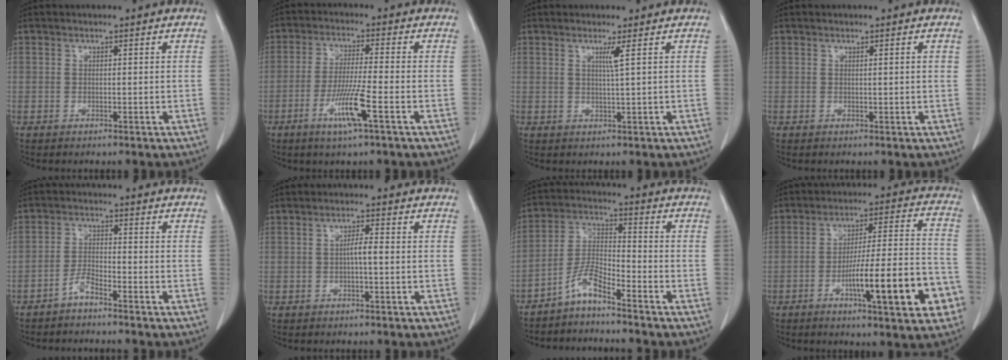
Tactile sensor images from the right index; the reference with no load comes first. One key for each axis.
{"total": 7.4, "fx": -3.1, "fy": -0.5, "fz": 6.7, "tx": -0.129, "ty": -0.015, "tz": -0.063}
{"total": 2.0, "fx": 1.0, "fy": -0.7, "fz": 1.6, "tx": -0.031, "ty": -0.011, "tz": 0.020}
{"total": 1.5, "fx": 0.7, "fy": 0.1, "fz": 1.3, "tx": -0.019, "ty": -0.003, "tz": 0.009}
{"total": 2.7, "fx": -2.2, "fy": 0.1, "fz": 1.5, "tx": -0.028, "ty": -0.002, "tz": -0.049}
{"total": 2.7, "fx": -0.1, "fy": 0.2, "fz": 2.6, "tx": -0.045, "ty": 0.002, "tz": -0.004}
{"total": 5.2, "fx": -4.2, "fy": 0.2, "fz": 3.1, "tx": -0.066, "ty": -0.004, "tz": -0.091}
{"total": 17.0, "fx": -6.3, "fy": 1.9, "fz": 15.7, "tx": -0.217, "ty": 0.013, "tz": -0.089}